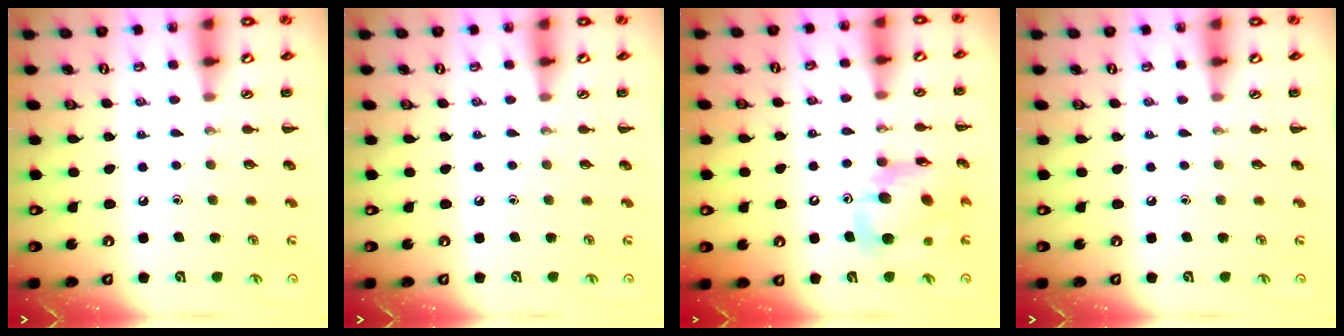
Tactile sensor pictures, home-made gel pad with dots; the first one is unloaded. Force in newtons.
{"total": 0.0}
{"total": 12.2, "press": 11.7, "slide": 3.7}
{"total": 0.0}